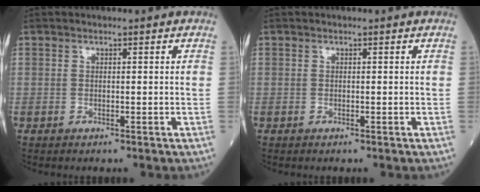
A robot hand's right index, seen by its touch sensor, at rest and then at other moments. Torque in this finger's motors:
{"motor_torque": [-0.02, -0.02, -0.02, 0.00]}